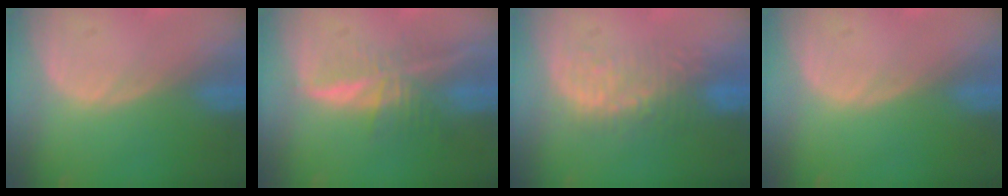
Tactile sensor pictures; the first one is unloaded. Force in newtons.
{"total": 6.9, "press": 5.8, "slide": 3.6}
{"total": 6.4, "press": 6.2, "slide": 1.3}
{"total": 0.0}